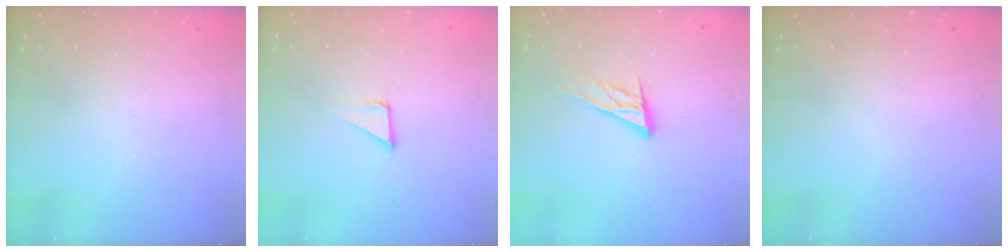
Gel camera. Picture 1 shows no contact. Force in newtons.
{"total": 3.3, "press": 3.3, "slide": 0.1}
{"total": 12.7, "press": 12.4, "slide": 2.8}
{"total": 0.0}